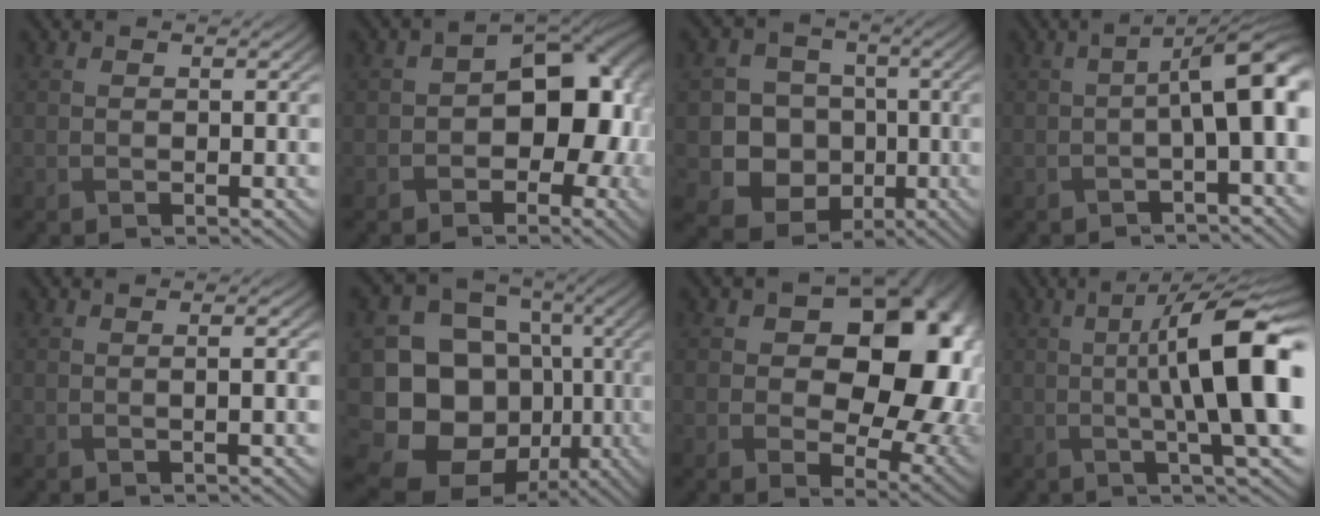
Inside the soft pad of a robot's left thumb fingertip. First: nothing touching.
{"total": 9.8, "force": [-1.2, 6.4, 7.3], "torque": [-0.087, -0.006, -0.021]}
{"total": 9.0, "force": [-1.6, 8.1, 3.5], "torque": [-0.082, -0.019, -0.054]}
{"total": 6.4, "force": [-0.2, 1.6, 6.2], "torque": [-0.084, 0.006, -0.002]}
{"total": 1.6, "force": [0.1, 0.3, 1.6], "torque": [-0.026, 0.005, -0.003]}
{"total": 16.1, "force": [-4.1, 13.6, 7.4], "torque": [-0.174, -0.039, -0.079]}
{"total": 16.9, "force": [2.7, 11.4, 12.2], "torque": [-0.128, -0.011, 0.052]}
{"total": 13.4, "force": [0.5, 3.0, 13.0], "torque": [-0.189, 0.003, 0.015]}